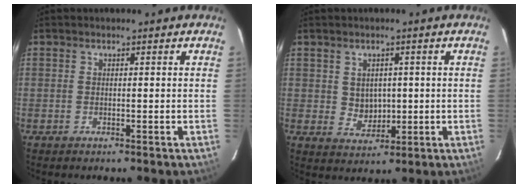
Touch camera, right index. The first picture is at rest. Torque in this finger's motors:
{"motor_torque": [0.04, 0.20, -0.01, 0.00]}